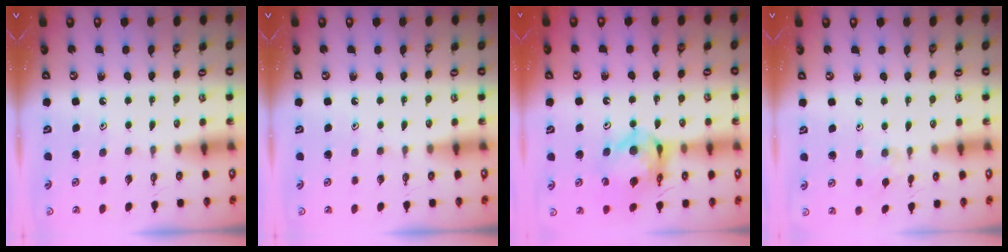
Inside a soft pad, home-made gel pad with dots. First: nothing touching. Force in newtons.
{"total": 0.0}
{"total": 11.5, "press": 11.4, "slide": 1.3}
{"total": 5.0, "press": 4.9, "slide": 0.8}